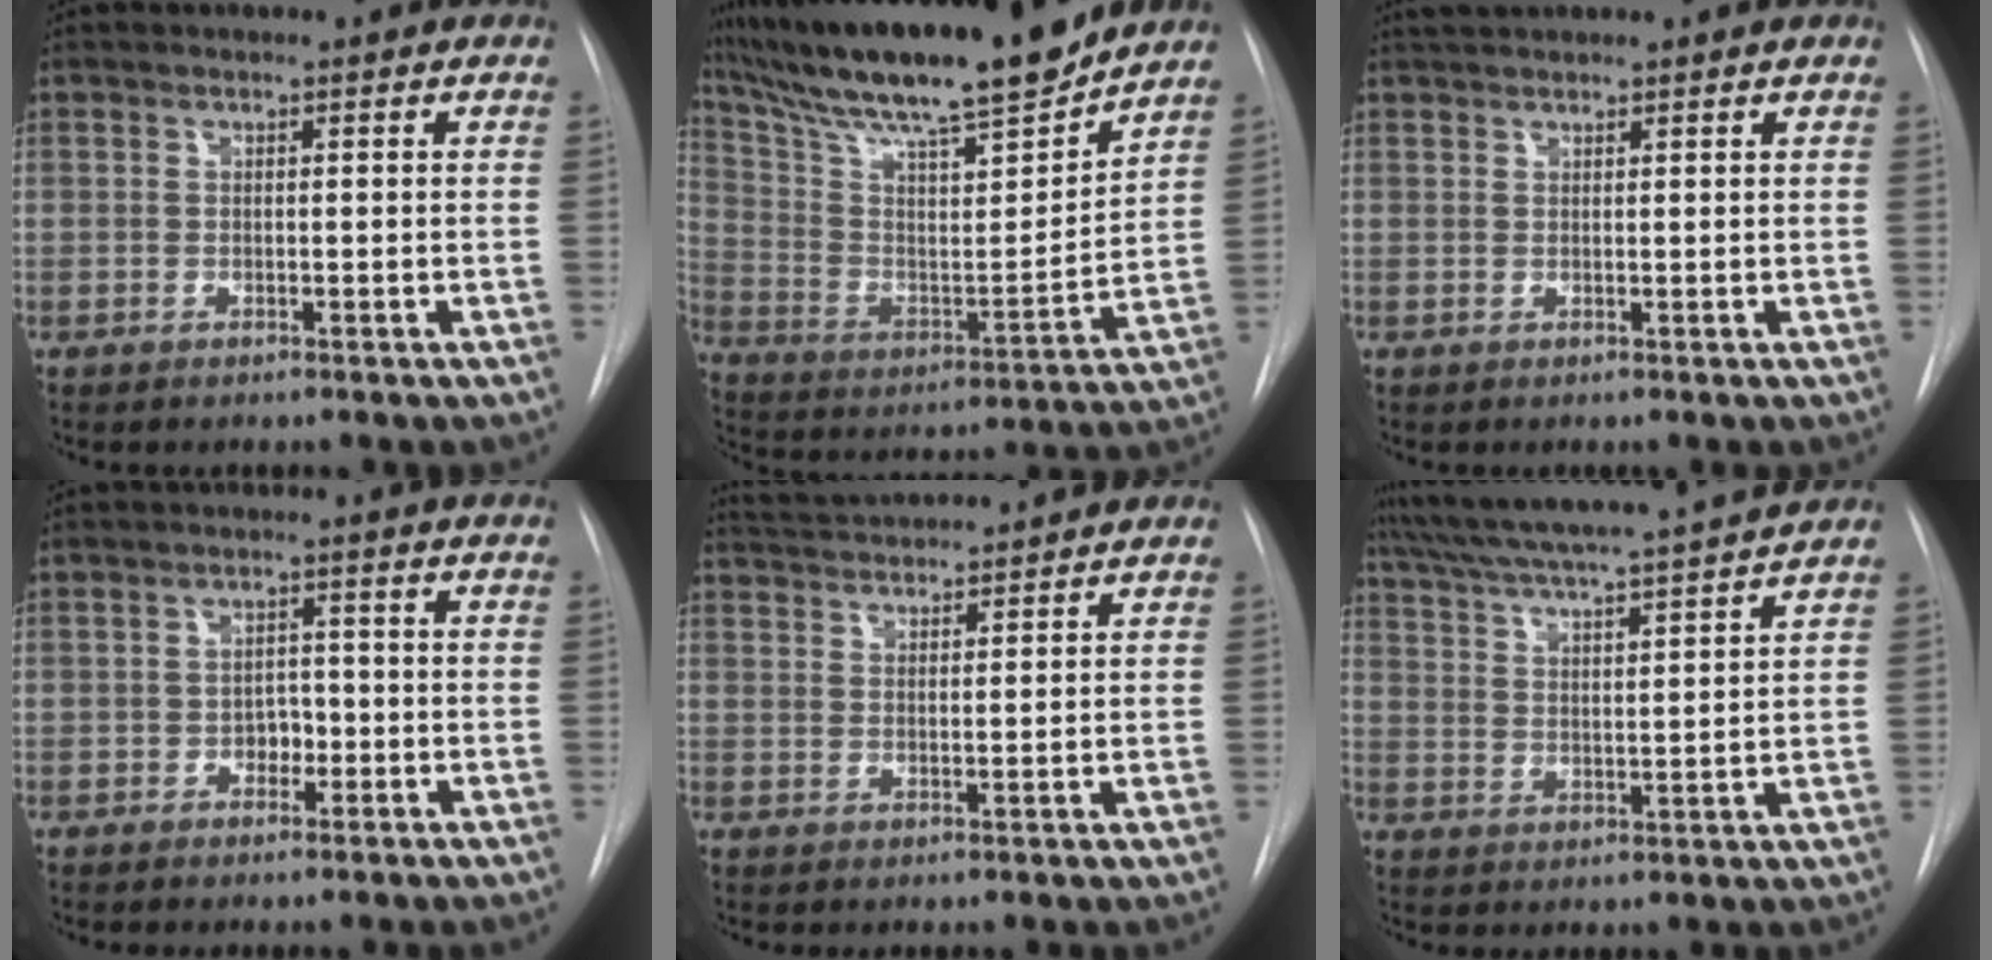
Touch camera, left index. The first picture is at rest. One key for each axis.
{"total": 22.3, "fx": 19.1, "fy": 1.3, "fz": 11.5, "tx": -0.207, "ty": -0.010, "tz": 0.317}
{"total": 2.3, "fx": 2.2, "fy": 0.3, "fz": 0.7, "tx": -0.014, "ty": 0.021, "tz": 0.039}
{"total": 2.6, "fx": -1.1, "fy": 1.9, "fz": 1.5, "tx": -0.015, "ty": 0.005, "tz": -0.017}
{"total": 6.7, "fx": 6.6, "fy": -0.1, "fz": 1.4, "tx": -0.035, "ty": 0.025, "tz": 0.111}
{"total": 17.2, "fx": 15.5, "fy": -0.7, "fz": 7.5, "tx": -0.137, "ty": 0.001, "tz": 0.233}